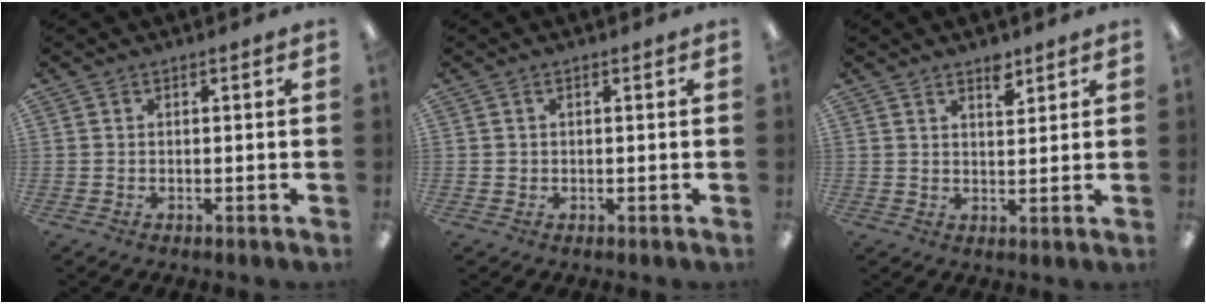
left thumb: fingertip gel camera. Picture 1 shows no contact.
{"total": 0.7, "force": [0.2, 0.6, 0.1], "torque": [-0.002, 0.004, 0.004]}
{"total": 4.2, "force": [3.2, 1.8, 2.1], "torque": [-0.013, -0.019, 0.051]}